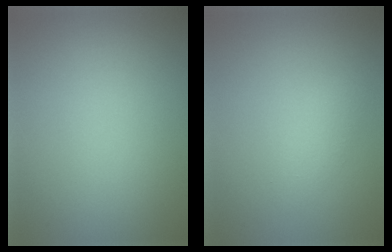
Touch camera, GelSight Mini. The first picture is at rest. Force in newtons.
{"total": 1.2, "press": 1.2, "slide": 0.1}